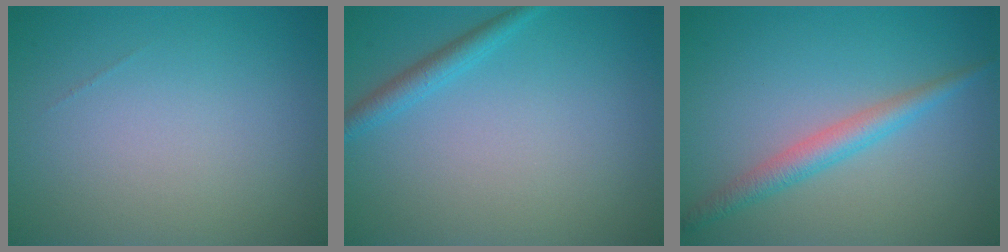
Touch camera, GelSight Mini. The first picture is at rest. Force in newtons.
{"total": 1.8, "press": 1.8, "slide": 0.1}
{"total": 2.6, "press": 2.6, "slide": 0.0}